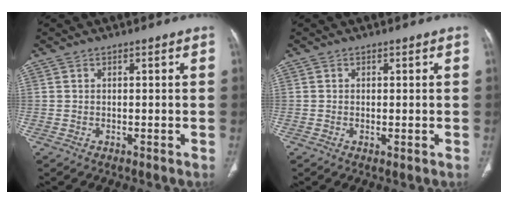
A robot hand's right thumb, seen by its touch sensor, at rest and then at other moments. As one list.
[{"total": 0.7, "force": [-0.1, 0.2, 0.6], "torque": [-0.016, -0.004, -0.002]}]